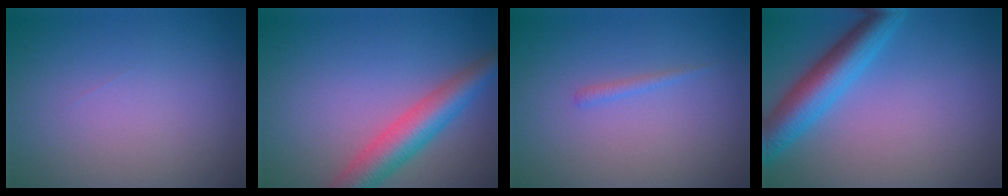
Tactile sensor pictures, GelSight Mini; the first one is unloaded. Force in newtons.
{"total": 5.3, "press": 5.3, "slide": 0.2}
{"total": 0.7, "press": 0.7, "slide": 0.1}
{"total": 5.4, "press": 5.4, "slide": 0.2}